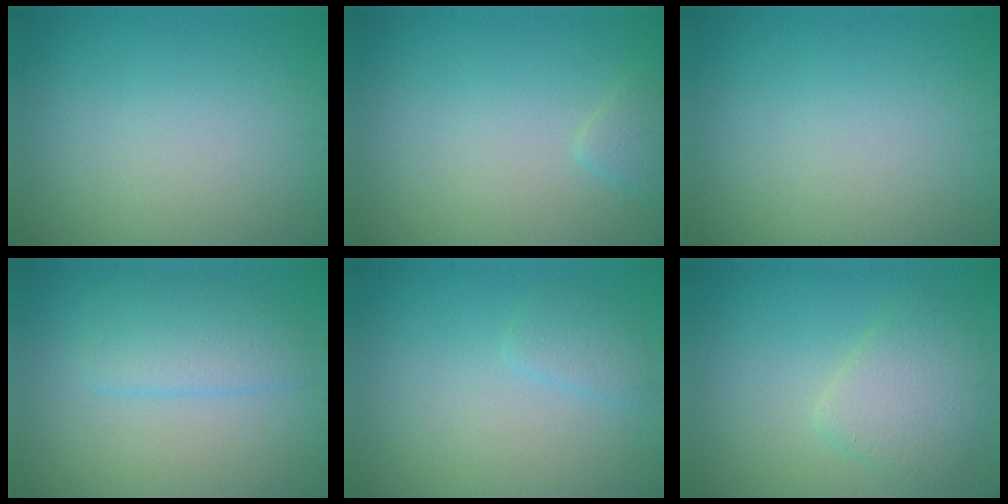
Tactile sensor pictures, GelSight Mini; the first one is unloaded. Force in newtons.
{"total": 1.1, "press": 1.1, "slide": 0.1}
{"total": 0.0}
{"total": 3.0, "press": 3.0, "slide": 0.2}
{"total": 1.4, "press": 1.4, "slide": 0.2}
{"total": 3.7, "press": 3.7, "slide": 0.2}